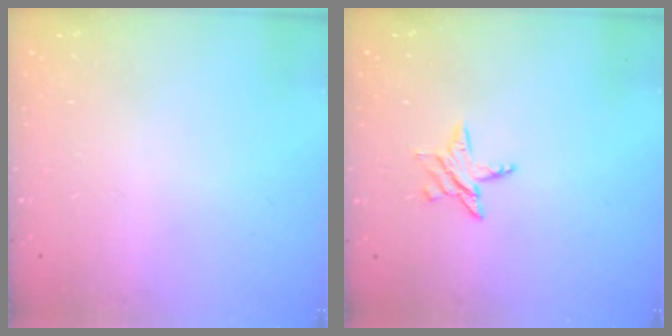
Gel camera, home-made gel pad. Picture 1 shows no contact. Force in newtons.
{"total": 5.3, "press": 5.3, "slide": 0.6}